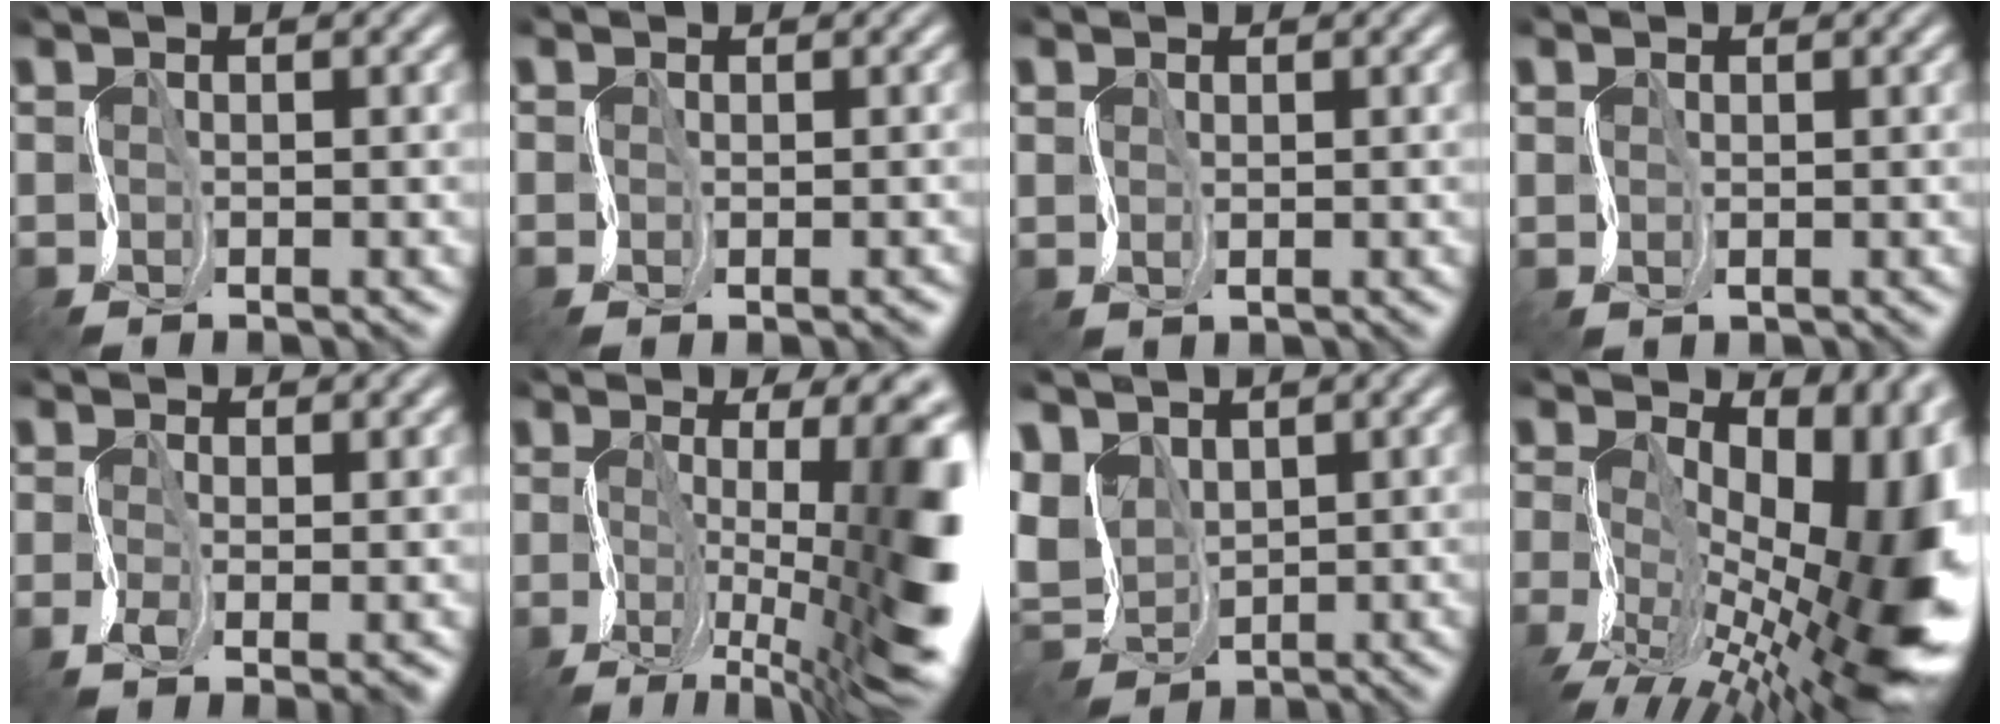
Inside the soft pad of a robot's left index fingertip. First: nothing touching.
{"total": 1.2, "force": [-0.8, 0.8, 0.4], "torque": [-0.007, -0.002, -0.013]}
{"total": 1.3, "force": [0.4, 0.0, -1.3], "torque": [0.010, 0.006, 0.005]}
{"total": 1.2, "force": [0.3, 0.1, -1.1], "torque": [0.010, 0.004, 0.005]}
{"total": 1.8, "force": [-0.7, 0.5, 1.5], "torque": [-0.039, -0.003, -0.018]}
{"total": 11.8, "force": [-1.5, 4.2, 10.9], "torque": [-0.152, 0.010, -0.032]}
{"total": 3.0, "force": [1.1, 2.8, 0.4], "torque": [-0.034, 0.012, 0.010]}
{"total": 15.8, "force": [-2.7, 8.9, 12.7], "torque": [-0.183, -0.017, -0.037]}